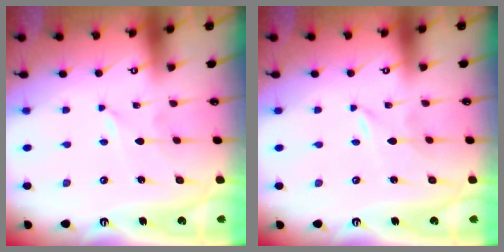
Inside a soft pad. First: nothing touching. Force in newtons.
{"total": 0.0}